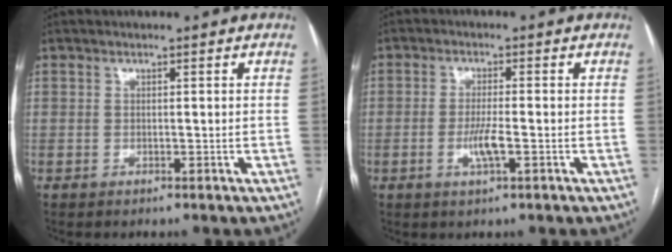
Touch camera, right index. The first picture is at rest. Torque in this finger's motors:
{"motor_torque": [0.05, 0.04, -0.01, 0.03]}